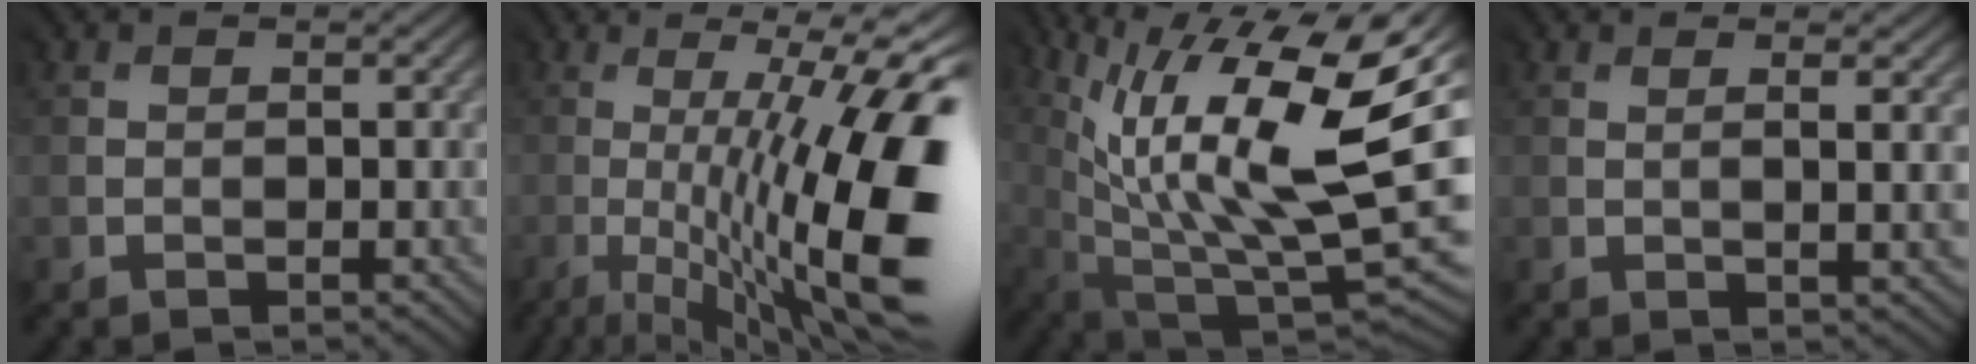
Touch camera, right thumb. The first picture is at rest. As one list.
[{"total": 17.8, "force": [-2.2, 5.0, 16.9], "torque": [-0.238, -0.011, -0.026]}, {"total": 18.0, "force": [5.4, 6.2, 16.0], "torque": [-0.258, 0.012, 0.109]}, {"total": 2.6, "force": [0.7, 0.4, 2.4], "torque": [-0.037, 0.007, 0.011]}]